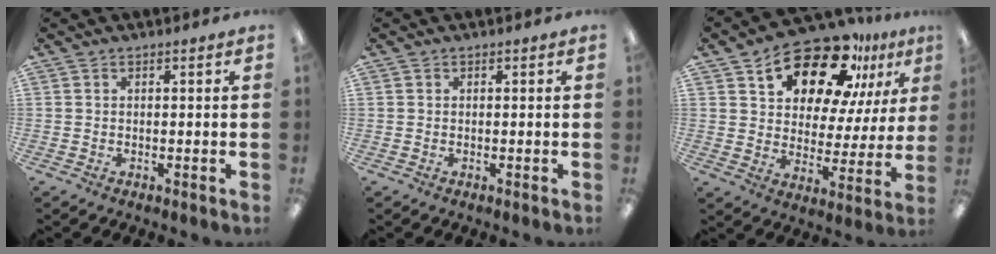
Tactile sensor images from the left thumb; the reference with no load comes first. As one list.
[{"total": 0.0}, {"total": 18.8, "force": [13.8, 8.7, 9.5], "torque": [-0.162, -0.087, 0.237]}]